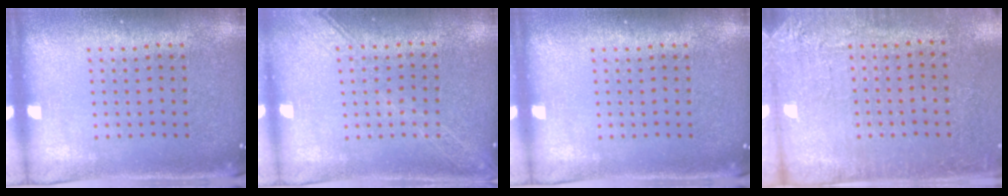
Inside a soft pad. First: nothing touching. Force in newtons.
{"total": 1.6, "press": 1.6, "slide": 0.4}
{"total": 0.0}
{"total": 2.8, "press": 2.6, "slide": 1.1}